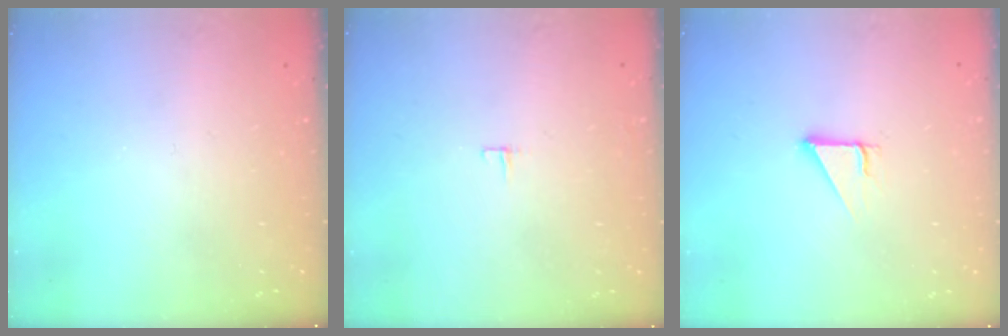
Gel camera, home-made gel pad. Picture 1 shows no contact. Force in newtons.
{"total": 3.3, "press": 3.3, "slide": 0.2}
{"total": 2.7, "press": 2.7, "slide": 0.3}